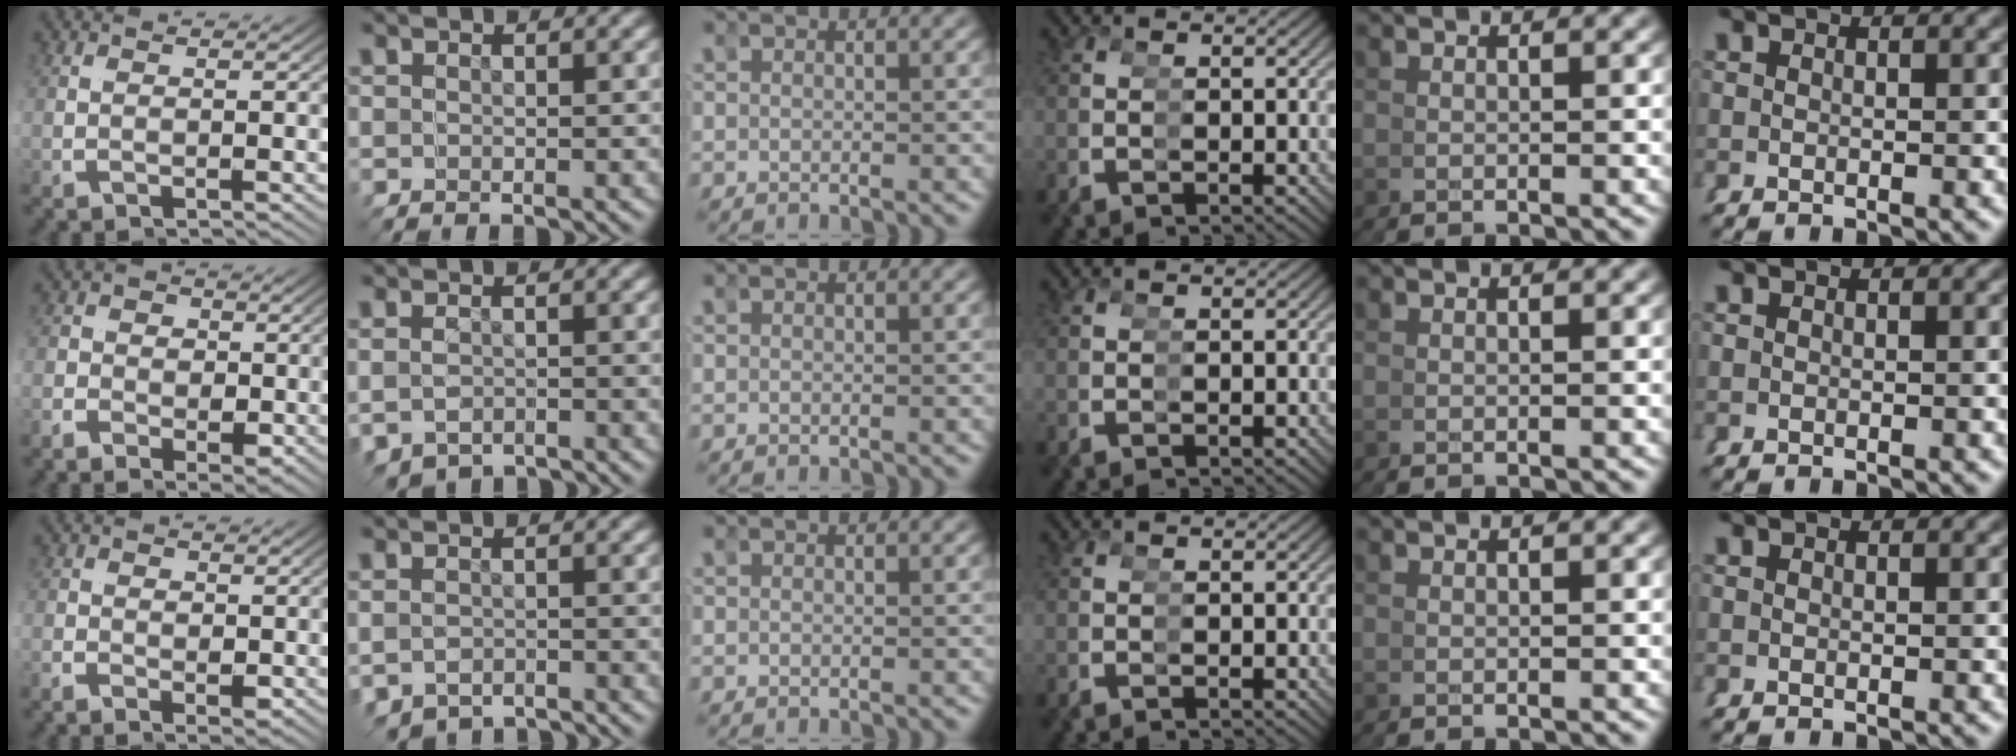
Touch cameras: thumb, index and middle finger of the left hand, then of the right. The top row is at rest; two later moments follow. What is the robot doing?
{"motion": "grasp_and_lifting", "object": "hoodie"}